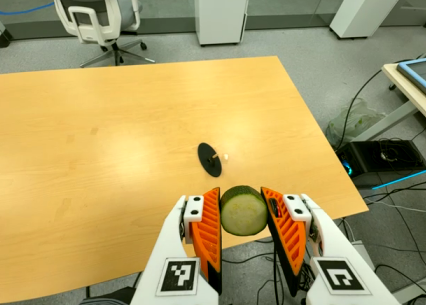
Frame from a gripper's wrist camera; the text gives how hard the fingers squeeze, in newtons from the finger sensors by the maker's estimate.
{"total": 9.9, "left": 9.5, "right": 10.4}